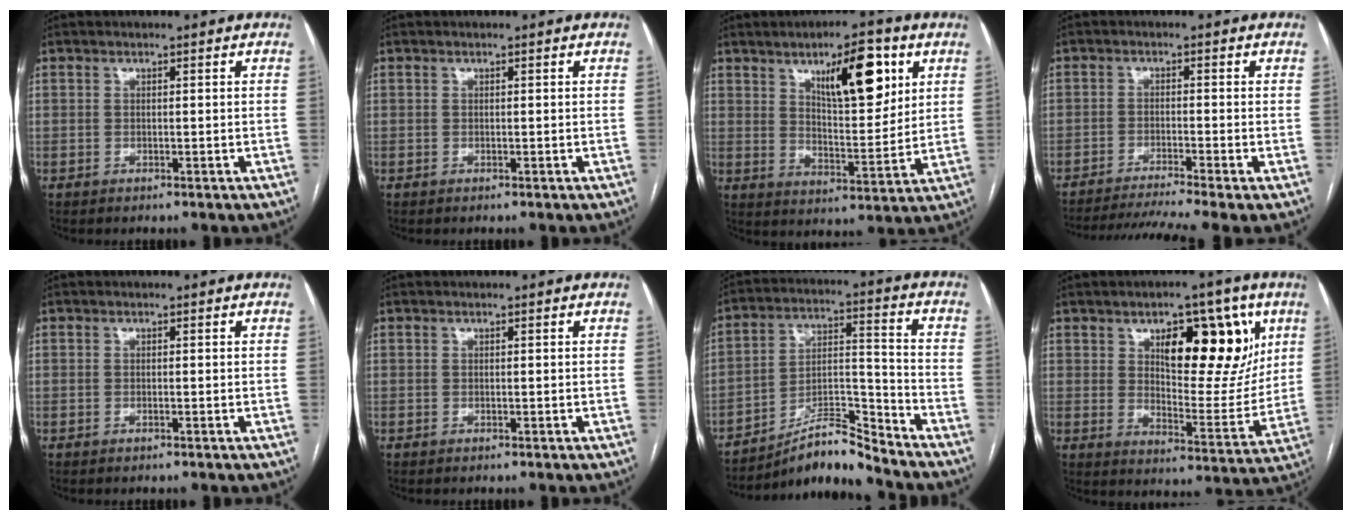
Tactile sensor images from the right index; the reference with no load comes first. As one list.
[{"total": 0.0}, {"total": 12.5, "force": [6.0, 3.7, 10.3], "torque": [-0.156, 0.001, 0.099]}, {"total": 9.0, "force": [-7.5, -1.6, 4.8], "torque": [-0.070, -0.012, -0.119]}, {"total": 0.0}, {"total": 0.0}, {"total": 9.3, "force": [-8.9, 0.3, 2.7], "torque": [-0.047, 0.031, -0.157]}, {"total": 15.3, "force": [6.8, 6.0, 12.4], "torque": [-0.157, 0.006, 0.106]}]